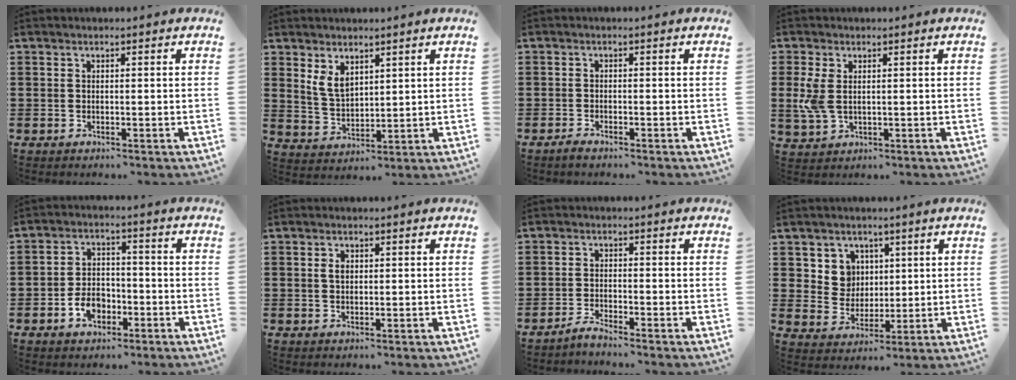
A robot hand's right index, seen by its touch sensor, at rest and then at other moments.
{"total": 4.1, "force": [2.4, 2.3, 2.4], "torque": [-0.056, 0.005, 0.045]}
{"total": 1.1, "force": [-1.1, -0.1, 0.1], "torque": [-0.004, -0.002, -0.022]}
{"total": 4.8, "force": [0.5, 2.7, 3.9], "torque": [-0.107, -0.003, 0.002]}
{"total": 5.0, "force": [-2.4, 3.5, 2.6], "torque": [-0.062, 0.005, -0.049]}
{"total": 1.6, "force": [0.3, 1.0, 1.2], "torque": [-0.026, 0.006, 0.005]}
{"total": 2.1, "force": [-2.0, -0.2, 0.2], "torque": [-0.005, 0.003, -0.040]}
{"total": 5.7, "force": [2.4, 5.0, 1.1], "torque": [-0.042, 0.010, 0.044]}